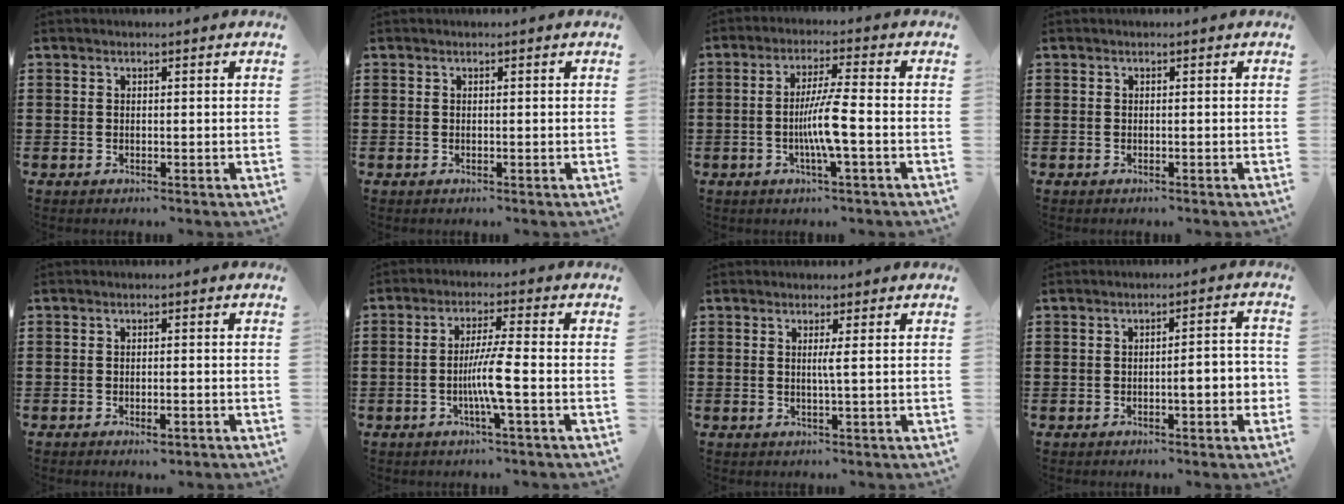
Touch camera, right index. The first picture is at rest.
{"total": 0.0}
{"total": 6.4, "force": [-1.7, 0.0, 6.2], "torque": [-0.120, -0.010, -0.039]}
{"total": 0.0}
{"total": 1.5, "force": [-1.0, 0.3, 1.0], "torque": [-0.020, -0.002, -0.018]}
{"total": 5.9, "force": [-1.8, -0.3, 5.6], "torque": [-0.111, -0.011, -0.040]}
{"total": 1.6, "force": [0.2, -0.5, 1.5], "torque": [-0.028, -0.007, 0.000]}
{"total": 4.0, "force": [-1.2, 0.6, 3.8], "torque": [-0.056, -0.001, -0.024]}